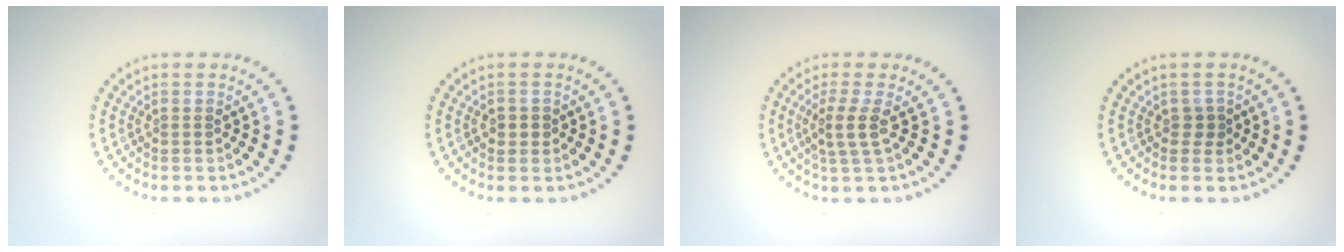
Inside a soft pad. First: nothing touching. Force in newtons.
{"total": 1.2, "press": 1.2, "slide": 0.3}
{"total": 2.4, "press": 1.8, "slide": 1.6}
{"total": 1.2, "press": 0.8, "slide": 0.8}